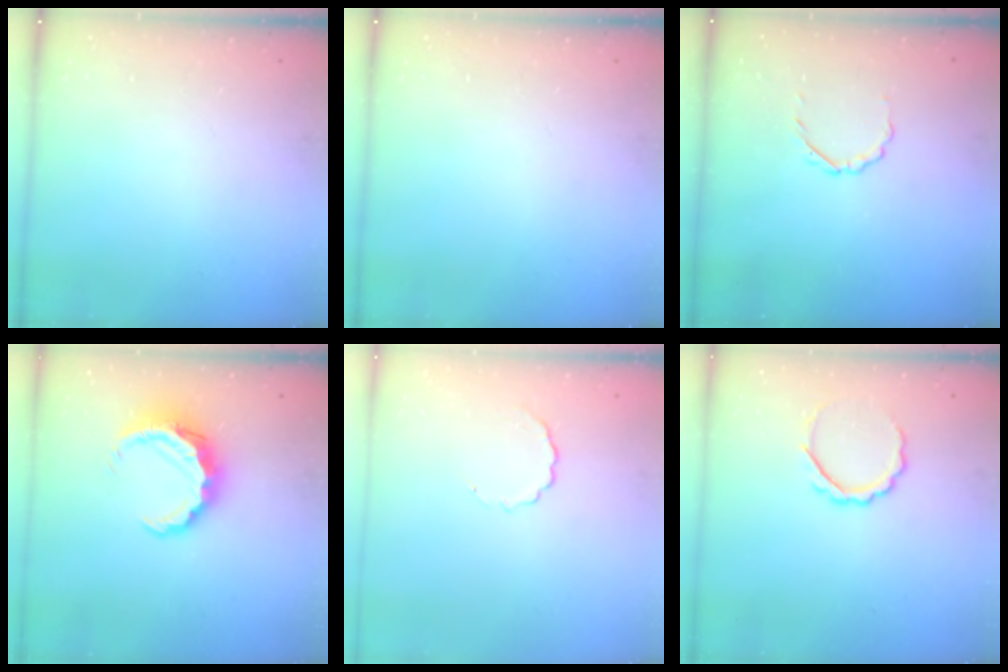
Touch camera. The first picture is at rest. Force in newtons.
{"total": 0.0}
{"total": 2.3, "press": 2.1, "slide": 0.8}
{"total": 9.4, "press": 9.3, "slide": 1.5}
{"total": 3.7, "press": 3.6, "slide": 0.9}
{"total": 6.0, "press": 6.0, "slide": 0.4}